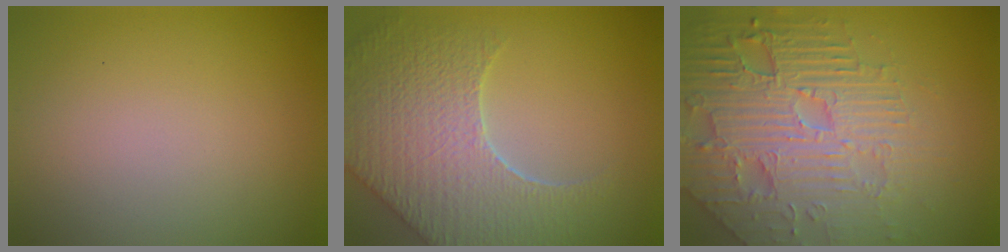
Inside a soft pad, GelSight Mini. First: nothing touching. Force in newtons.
{"total": 8.9, "press": 6.4, "slide": 6.3}
{"total": 8.6, "press": 6.3, "slide": 5.9}